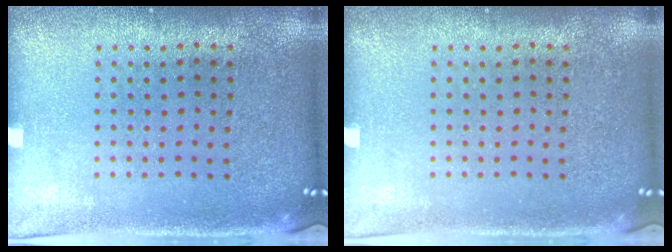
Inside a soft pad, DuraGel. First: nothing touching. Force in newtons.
{"total": 0.0}